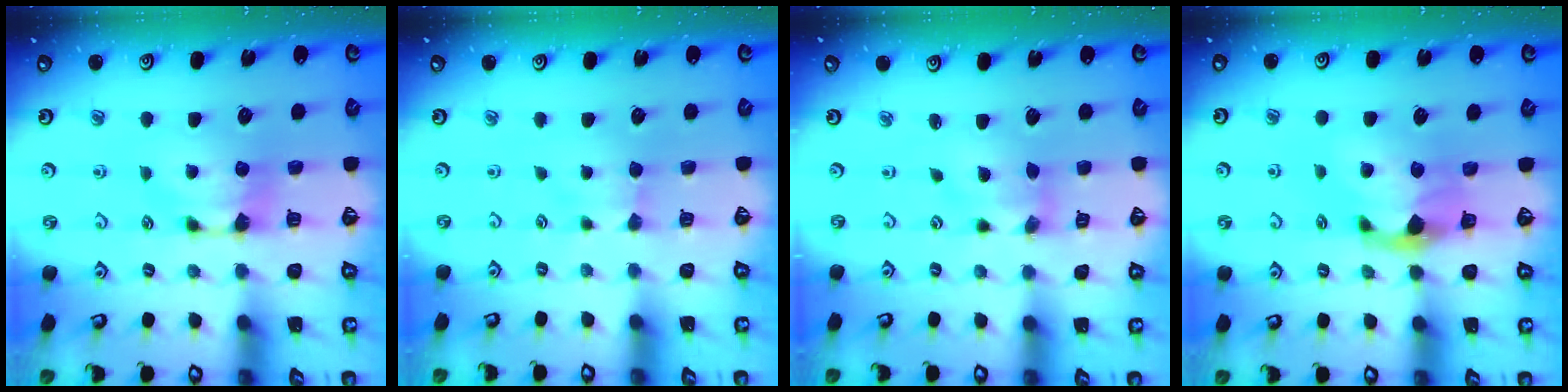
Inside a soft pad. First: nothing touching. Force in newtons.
{"total": 1.7, "press": 1.6, "slide": 0.5}
{"total": 1.6, "press": 1.0, "slide": 1.3}
{"total": 2.5, "press": 2.1, "slide": 1.4}